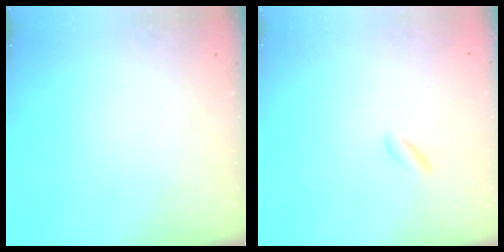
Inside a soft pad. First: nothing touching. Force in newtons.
{"total": 1.7, "press": 1.3, "slide": 1.1}